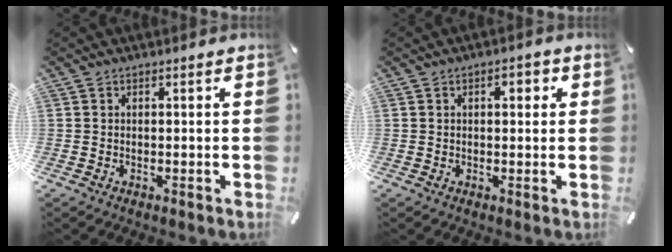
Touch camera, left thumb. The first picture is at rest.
{"total": 2.7, "force": [0.7, 1.5, 2.2], "torque": [-0.030, 0.004, 0.004]}